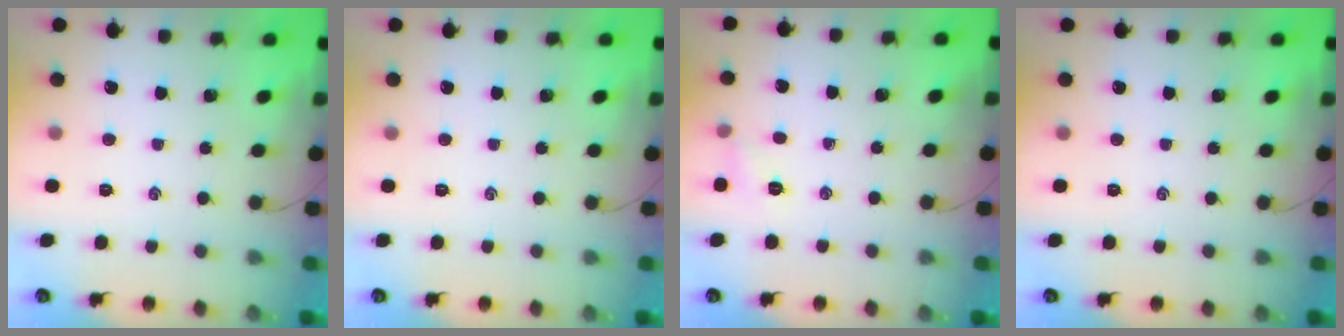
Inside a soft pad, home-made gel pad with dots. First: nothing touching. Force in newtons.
{"total": 0.0}
{"total": 4.9, "press": 4.7, "slide": 1.2}
{"total": 0.0}